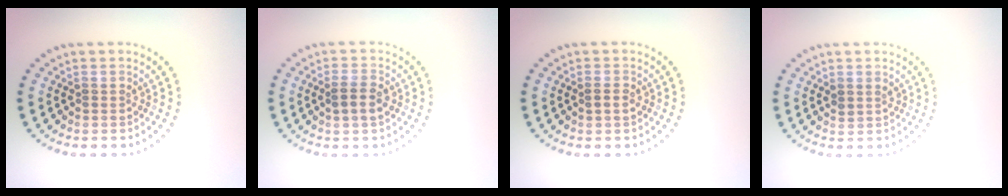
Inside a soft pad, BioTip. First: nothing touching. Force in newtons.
{"total": 2.2, "press": 2.1, "slide": 0.5}
{"total": 1.0, "press": 1.0, "slide": 0.1}
{"total": 1.0, "press": 0.9, "slide": 0.5}